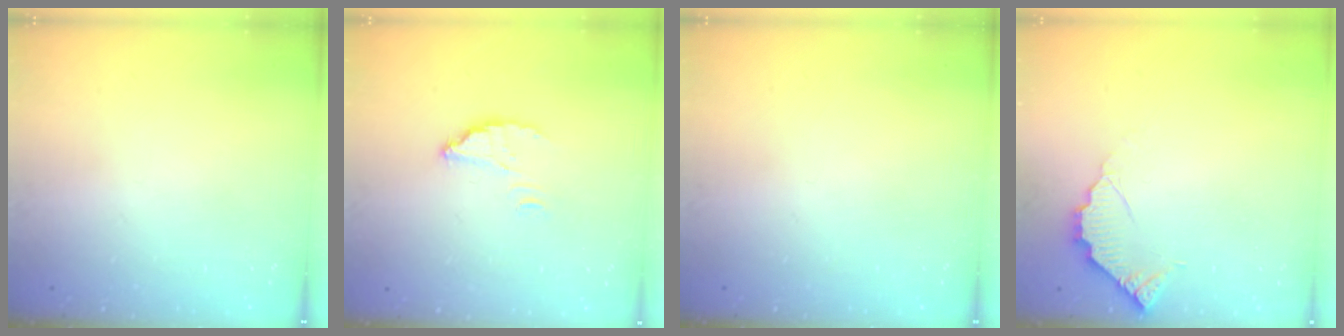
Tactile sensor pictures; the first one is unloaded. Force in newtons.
{"total": 2.6, "press": 2.6, "slide": 0.2}
{"total": 0.0}
{"total": 4.5, "press": 4.4, "slide": 0.3}